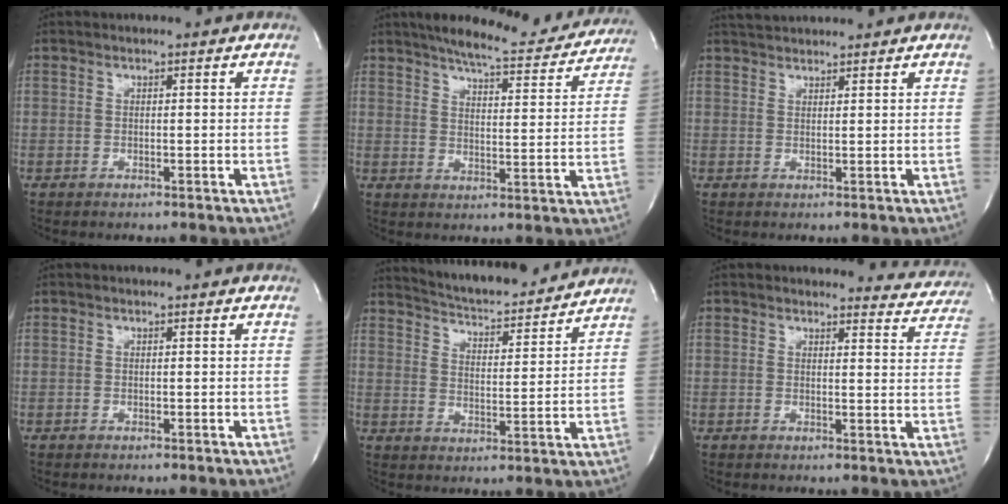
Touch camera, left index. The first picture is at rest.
{"total": 15.6, "force": [14.3, 2.7, 5.4], "torque": [-0.071, -0.016, 0.178]}
{"total": 4.8, "force": [4.7, 0.5, 1.0], "torque": [-0.022, 0.034, 0.076]}
{"total": 0.0}
{"total": 15.3, "force": [14.5, 2.0, 4.6], "torque": [-0.076, -0.001, 0.209]}
{"total": 7.0, "force": [6.8, 1.5, -0.7], "torque": [0.031, -0.034, 0.049]}